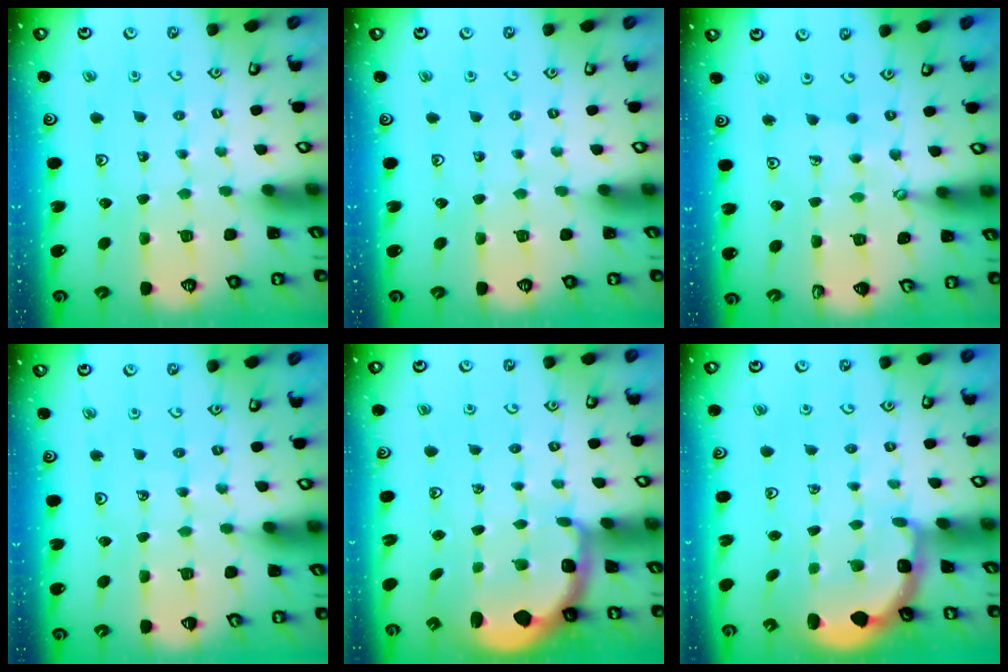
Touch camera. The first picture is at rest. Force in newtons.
{"total": 0.0}
{"total": 1.0, "press": 1.0, "slide": 0.2}
{"total": 3.9, "press": 3.9, "slide": 0.4}
{"total": 2.5, "press": 1.5, "slide": 2.0}
{"total": 3.0, "press": 2.0, "slide": 2.2}